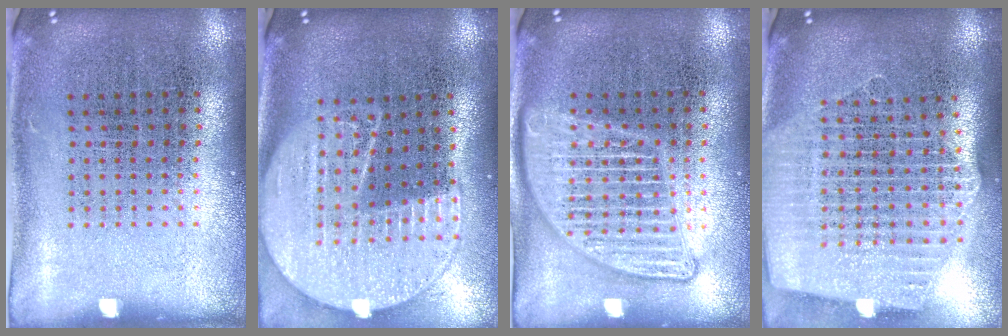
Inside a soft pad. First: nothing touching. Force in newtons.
{"total": 2.1, "press": 1.9, "slide": 1.0}
{"total": 2.7, "press": 2.7, "slide": 0.2}
{"total": 2.5, "press": 2.1, "slide": 1.3}